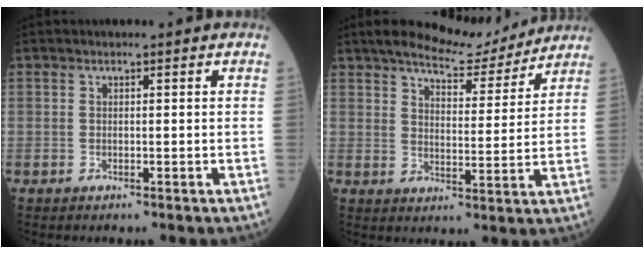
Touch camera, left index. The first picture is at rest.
{"total": 10.7, "force": [10.2, 1.7, 2.7], "torque": [-0.051, -0.010, 0.159]}